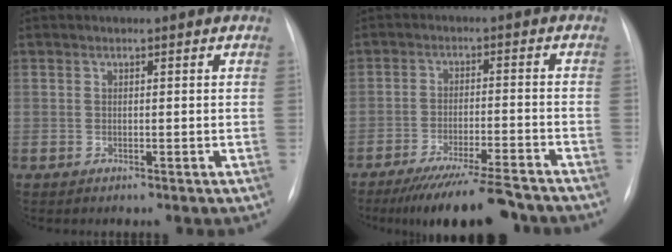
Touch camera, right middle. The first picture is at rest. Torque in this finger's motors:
{"motor_torque": [1.07, -1.07, 0.19, 0.12]}